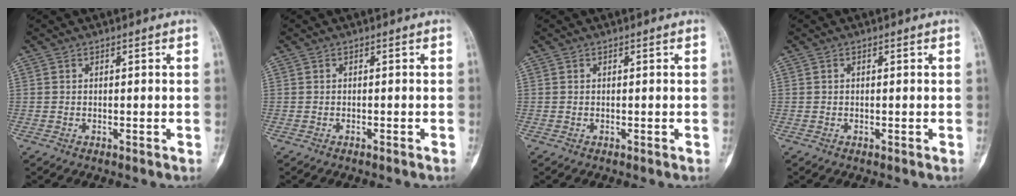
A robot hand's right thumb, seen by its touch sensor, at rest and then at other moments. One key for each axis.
{"total": 0.6, "fx": -0.5, "fy": 0.1, "fz": 0.3, "tx": -0.010, "ty": 0.003, "tz": -0.004}
{"total": 0.0}
{"total": 0.0}